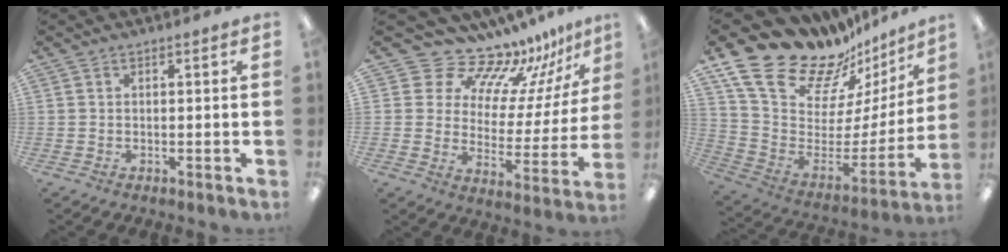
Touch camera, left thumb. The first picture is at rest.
{"total": 14.8, "force": [13.2, 6.1, 2.8], "torque": [-0.057, -0.127, 0.232]}
{"total": 23.3, "force": [18.5, 10.5, 9.5], "torque": [-0.148, -0.148, 0.343]}